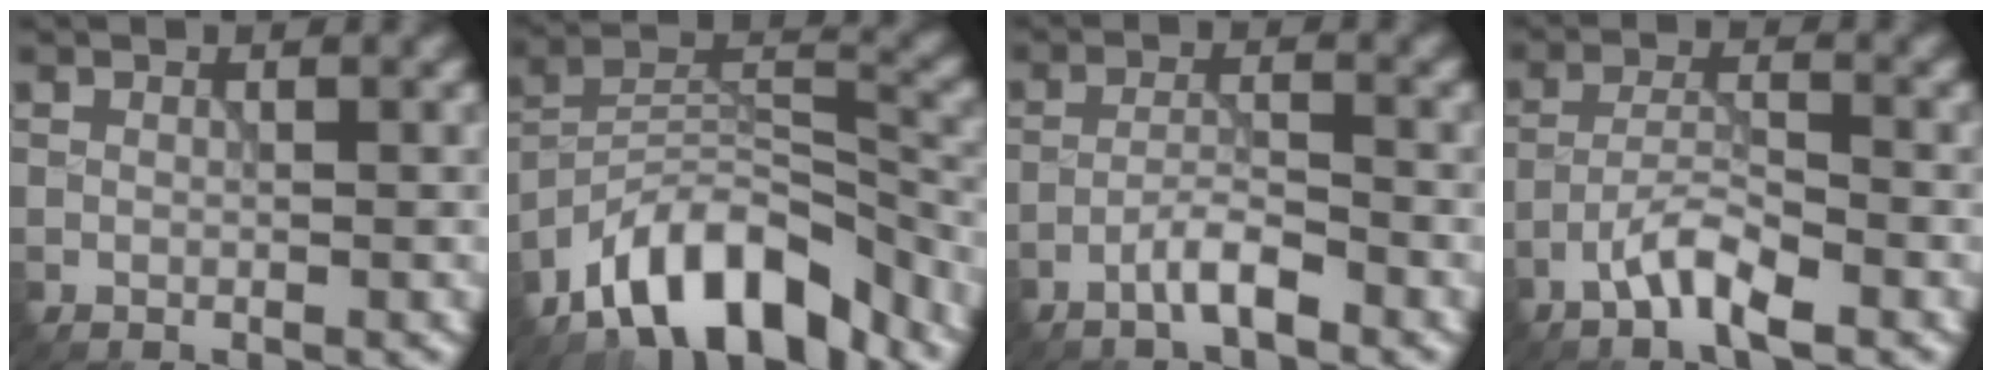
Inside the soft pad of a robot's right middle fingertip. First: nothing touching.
{"total": 10.5, "force": [-8.1, 3.7, 5.5], "torque": [-0.075, 0.020, -0.155]}
{"total": 2.8, "force": [-1.9, 0.4, 2.0], "torque": [-0.037, 0.009, -0.042]}
{"total": 3.8, "force": [-2.5, 0.8, 2.8], "torque": [-0.056, 0.009, -0.054]}